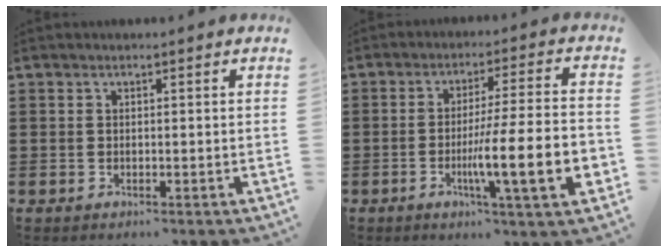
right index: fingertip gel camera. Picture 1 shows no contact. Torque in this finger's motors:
{"motor_torque": [2.14, 0.00, 0.87, 0.21]}